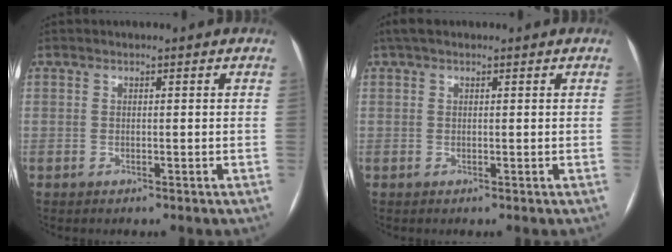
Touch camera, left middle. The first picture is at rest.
{"total": 2.6, "force": [1.8, 1.1, 1.5], "torque": [-0.033, 0.027, 0.032]}